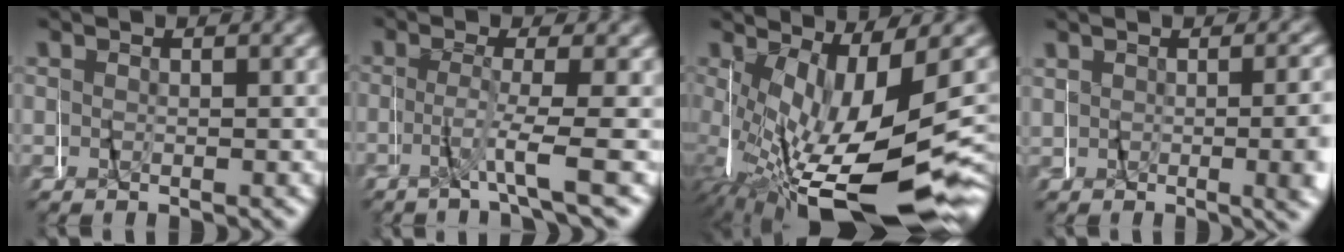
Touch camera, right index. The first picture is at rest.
{"total": 3.0, "force": [-1.6, -0.9, 2.4], "torque": [-0.047, -0.002, -0.032]}
{"total": 14.7, "force": [-6.5, 6.3, 11.6], "torque": [-0.213, -0.064, -0.059]}
{"total": 2.7, "force": [0.2, 0.3, 2.7], "torque": [-0.016, 0.013, 0.003]}